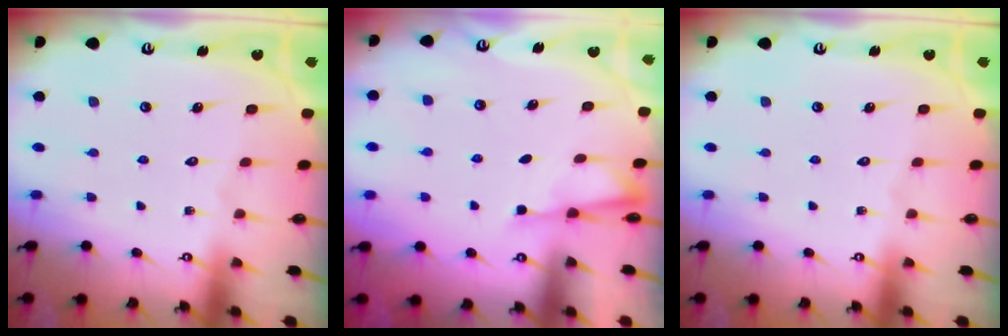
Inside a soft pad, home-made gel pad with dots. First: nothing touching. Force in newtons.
{"total": 2.5, "press": 2.4, "slide": 0.4}
{"total": 0.0}